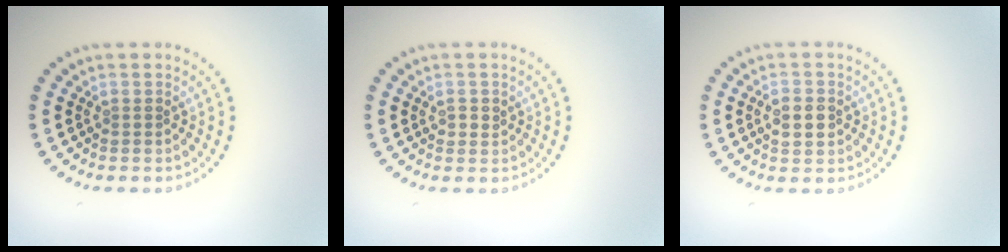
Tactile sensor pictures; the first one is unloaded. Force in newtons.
{"total": 1.2, "press": 1.1, "slide": 0.5}
{"total": 2.6, "press": 2.6, "slide": 0.0}